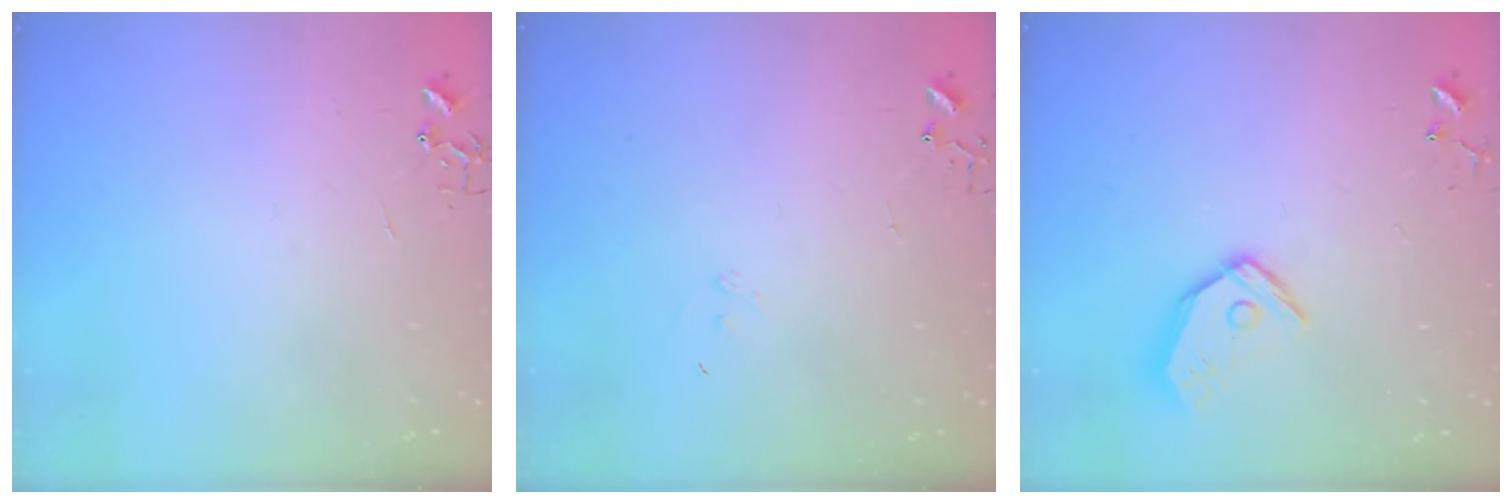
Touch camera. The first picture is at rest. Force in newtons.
{"total": 6.8, "press": 6.8, "slide": 0.5}
{"total": 12.4, "press": 12.2, "slide": 1.9}